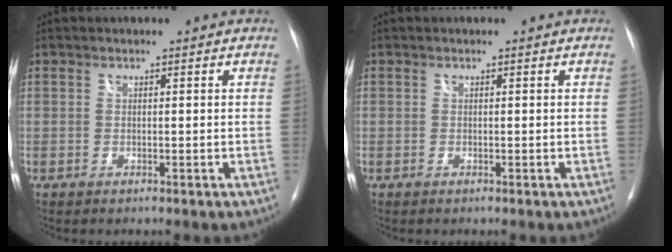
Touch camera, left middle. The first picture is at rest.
{"total": 0.0}